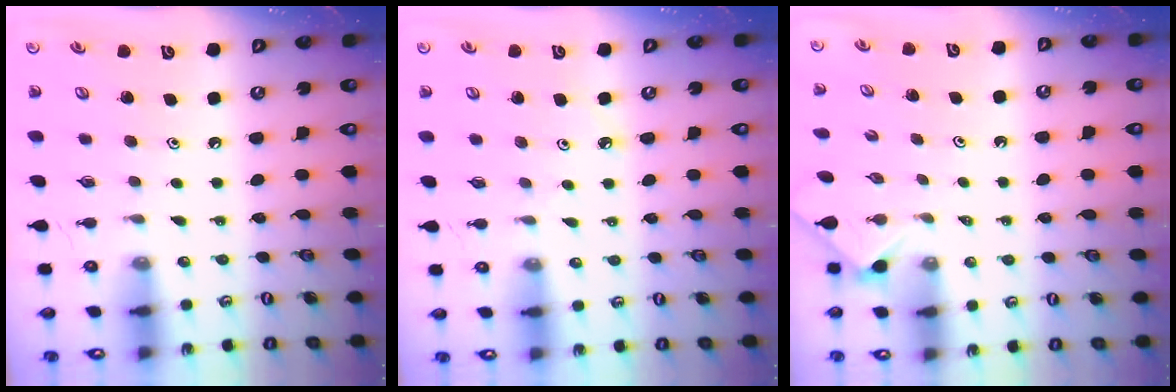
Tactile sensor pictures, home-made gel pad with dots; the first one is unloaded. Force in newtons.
{"total": 3.0, "press": 3.0, "slide": 0.5}
{"total": 1.3, "press": 1.2, "slide": 0.4}